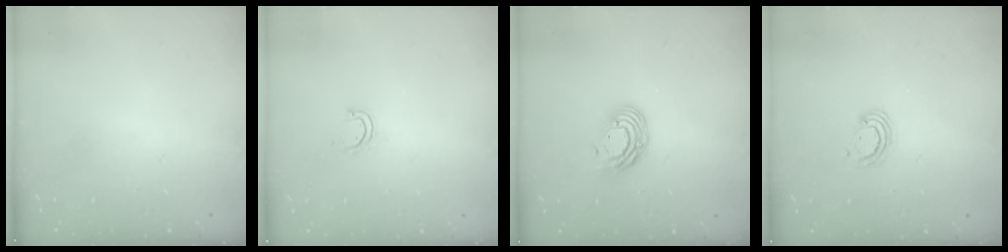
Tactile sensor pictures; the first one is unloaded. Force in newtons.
{"total": 3.0, "press": 3.0, "slide": 0.2}
{"total": 9.8, "press": 9.7, "slide": 1.7}
{"total": 3.1, "press": 3.1, "slide": 0.3}